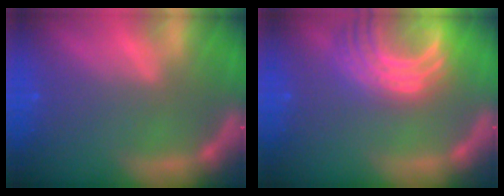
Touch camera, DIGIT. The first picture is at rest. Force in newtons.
{"total": 10.0}